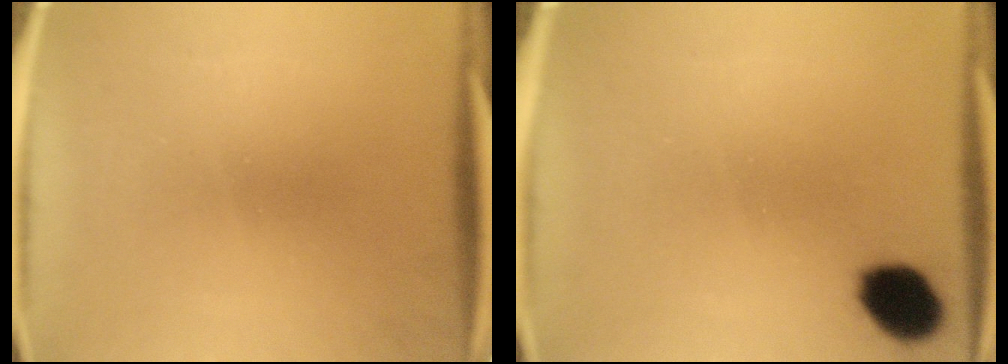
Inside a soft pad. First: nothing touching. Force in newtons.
{"total": 8.3}